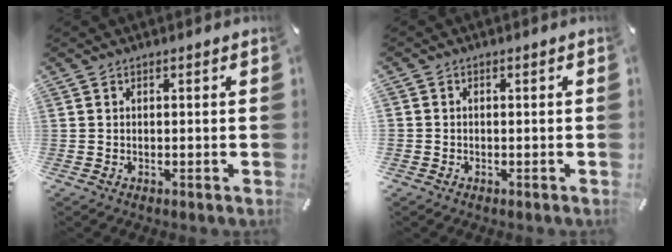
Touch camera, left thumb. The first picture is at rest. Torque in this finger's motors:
{"motor_torque": [-1.44, 1.63, -1.84, 0.93, -0.40]}